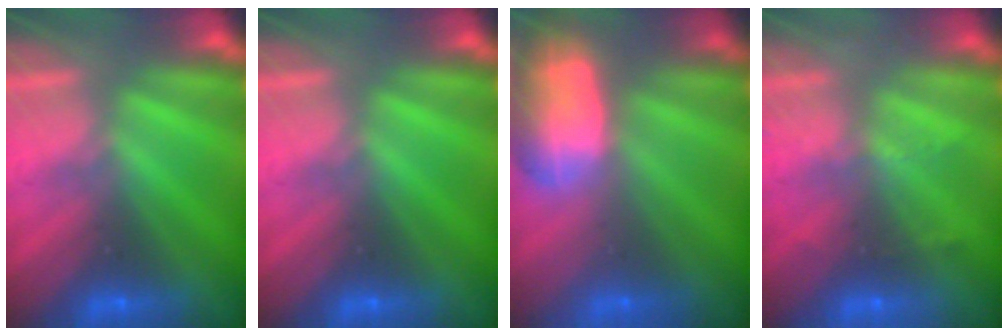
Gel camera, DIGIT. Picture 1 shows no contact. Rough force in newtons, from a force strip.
{"total": 0.0}
{"total": 7.5}
{"total": 2.3}